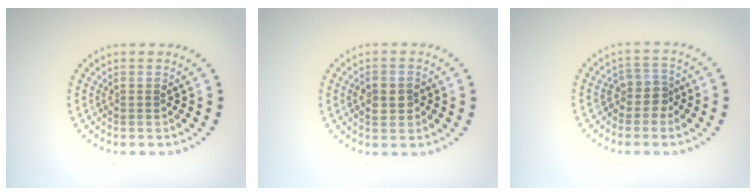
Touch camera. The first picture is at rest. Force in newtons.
{"total": 2.1, "press": 2.1, "slide": 0.2}
{"total": 1.9, "press": 1.6, "slide": 1.2}